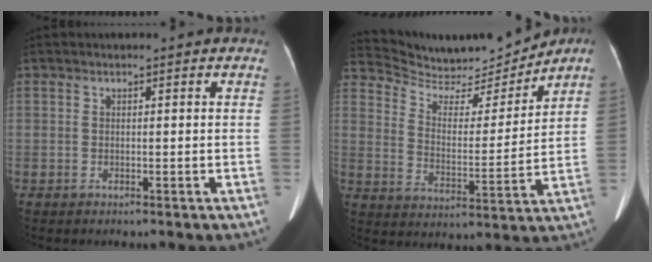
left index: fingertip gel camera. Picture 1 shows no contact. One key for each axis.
{"total": 11.6, "fx": 11.4, "fy": 2.1, "fz": 0.9, "tx": -0.023, "ty": -0.009, "tz": 0.195}